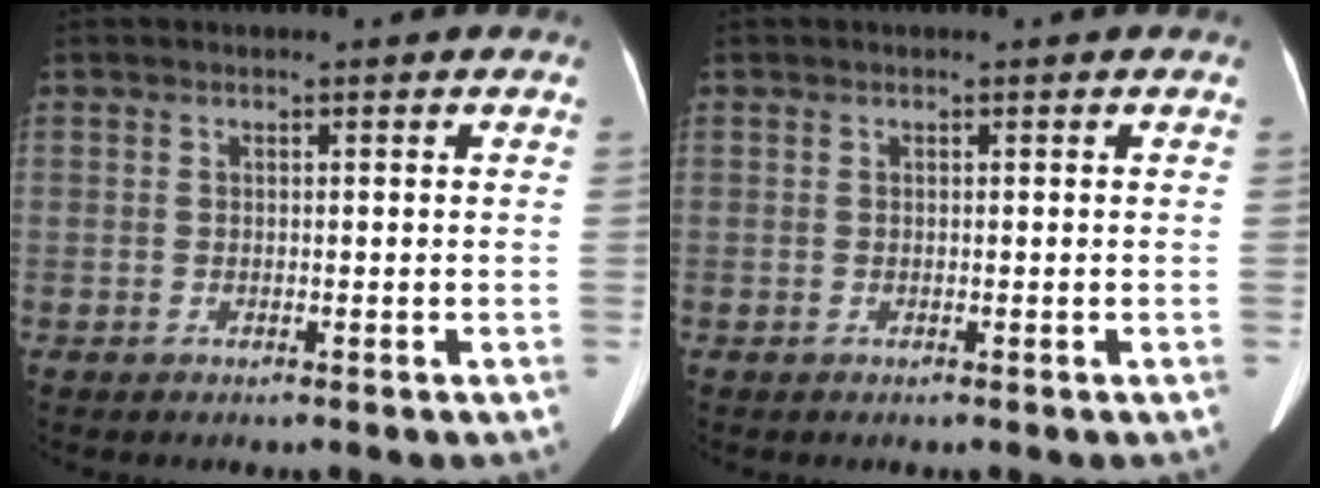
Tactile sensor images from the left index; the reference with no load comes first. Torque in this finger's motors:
{"motor_torque": [0.12, -0.04, 0.00, 0.01]}